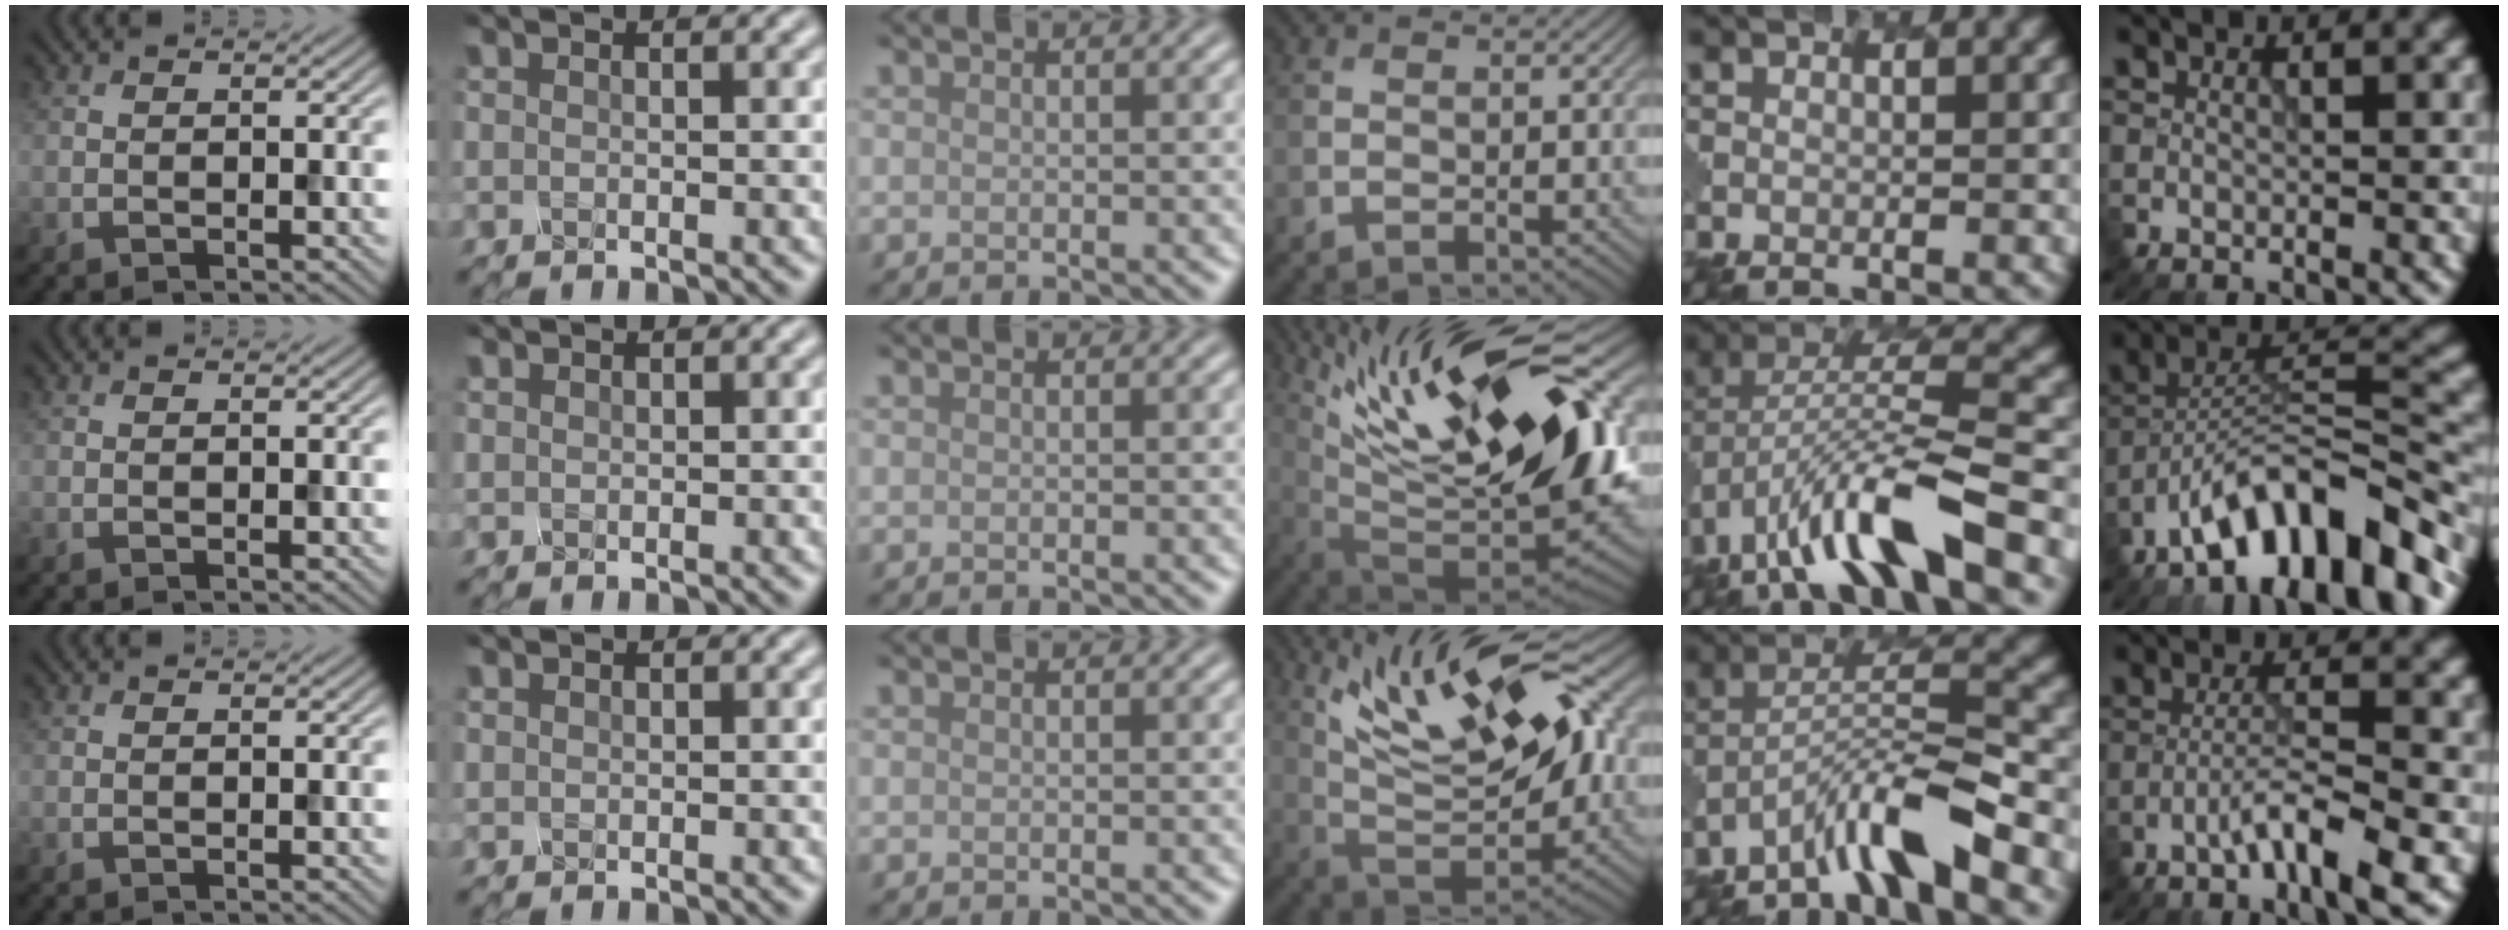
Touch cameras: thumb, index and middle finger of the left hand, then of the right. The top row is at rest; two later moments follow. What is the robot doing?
{"motion": "twist", "object": "rubiks cube"}